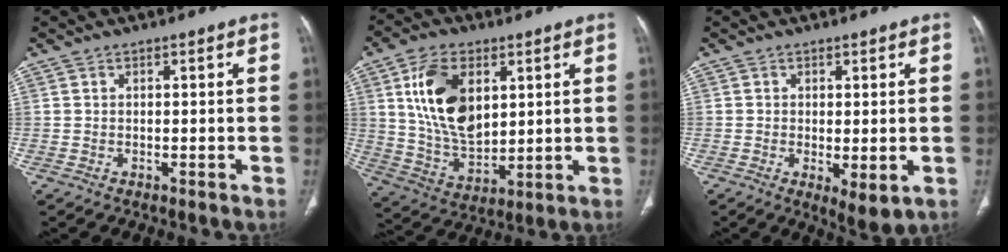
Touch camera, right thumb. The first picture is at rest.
{"total": 15.6, "force": [4.8, 9.2, 11.7], "torque": [-0.199, -0.021, 0.102]}
{"total": 3.8, "force": [-0.8, 1.4, 3.5], "torque": [-0.060, -0.015, -0.010]}